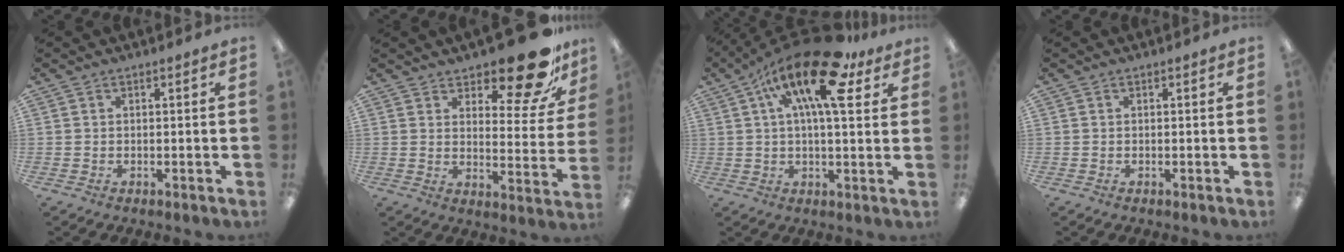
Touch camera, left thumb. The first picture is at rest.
{"total": 16.0, "force": [12.3, 5.7, 8.5], "torque": [-0.110, -0.089, 0.205]}
{"total": 20.1, "force": [9.9, 7.2, 15.9], "torque": [-0.257, -0.044, 0.155]}
{"total": 0.0}